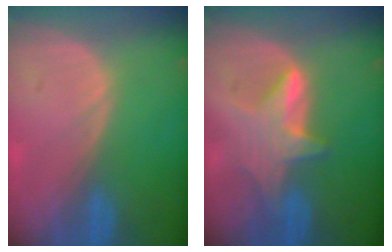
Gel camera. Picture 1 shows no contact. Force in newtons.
{"total": 5.8, "press": 5.8, "slide": 0.8}